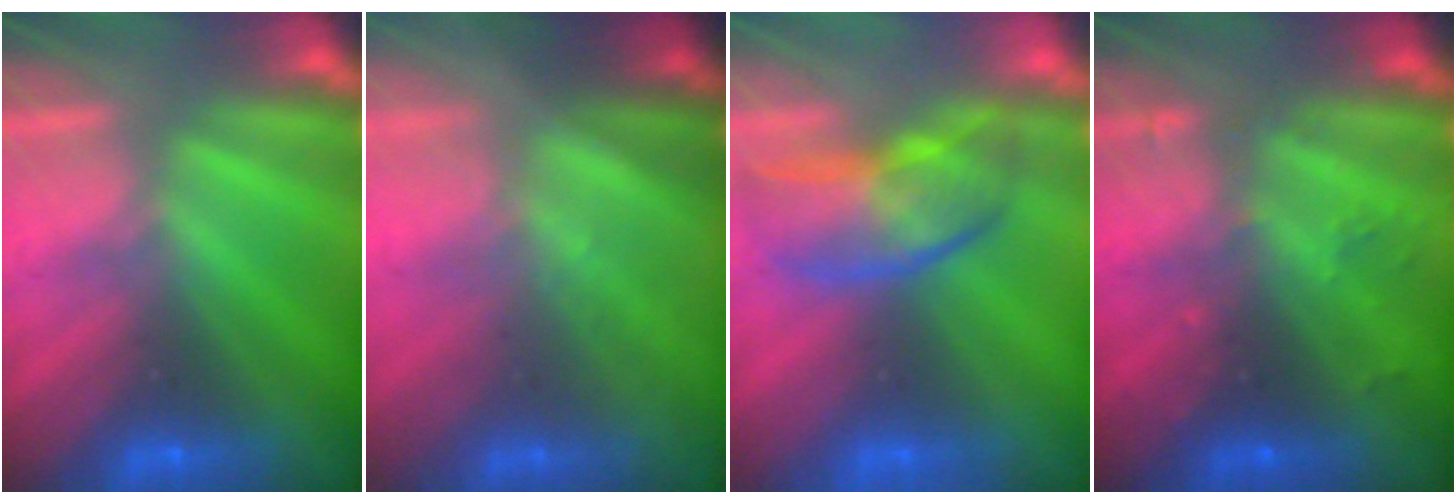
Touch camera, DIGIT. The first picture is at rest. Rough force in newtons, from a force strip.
{"total": 1.2}
{"total": 2.7}
{"total": 2.4}